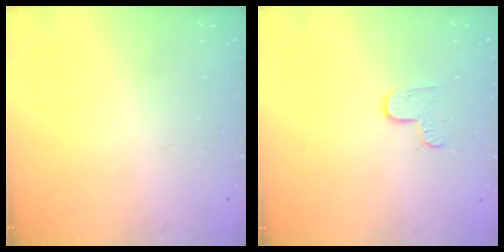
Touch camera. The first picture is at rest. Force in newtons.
{"total": 4.7, "press": 4.7, "slide": 0.4}